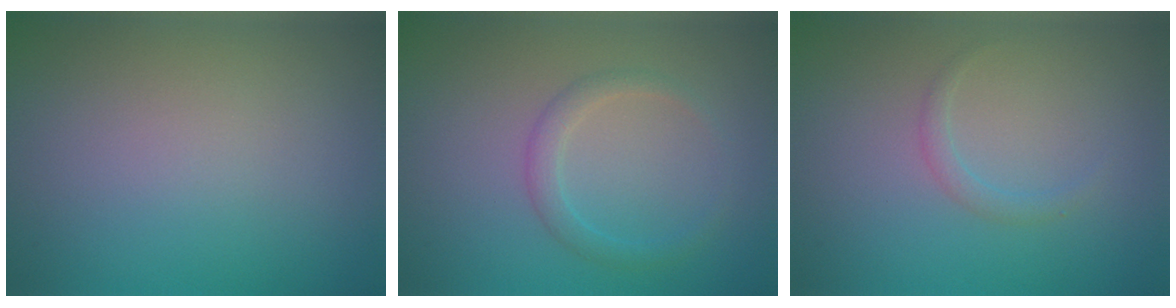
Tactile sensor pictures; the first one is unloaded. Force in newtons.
{"total": 1.8, "press": 1.7, "slide": 0.1}
{"total": 1.0, "press": 1.0, "slide": 0.1}